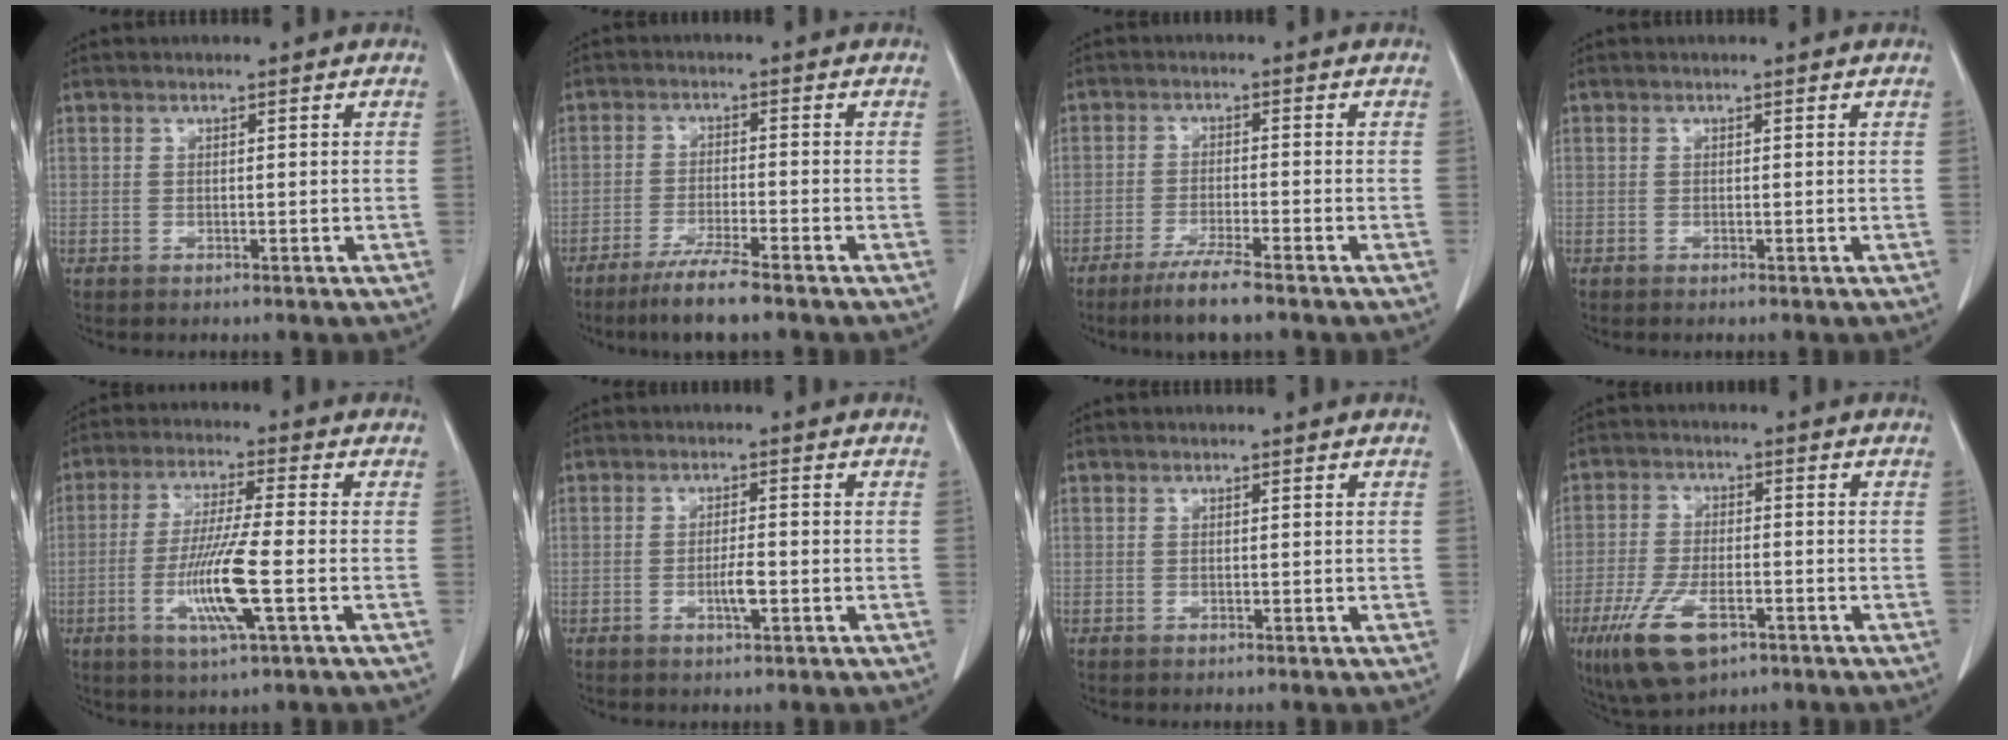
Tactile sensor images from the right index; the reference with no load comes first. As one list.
[{"total": 6.5, "force": [-5.0, -0.3, 4.2], "torque": [-0.075, -0.018, -0.090]}, {"total": 5.9, "force": [-4.4, -0.2, 3.9], "torque": [-0.070, -0.015, -0.079]}, {"total": 0.0}, {"total": 10.1, "force": [-2.8, -0.1, 9.7], "torque": [-0.193, -0.015, -0.056]}, {"total": 3.1, "force": [-1.0, 0.4, 2.9], "torque": [-0.054, -0.001, -0.016]}, {"total": 0.0}, {"total": 9.8, "force": [-5.1, 4.0, 7.3], "torque": [-0.153, -0.014, -0.084]}]